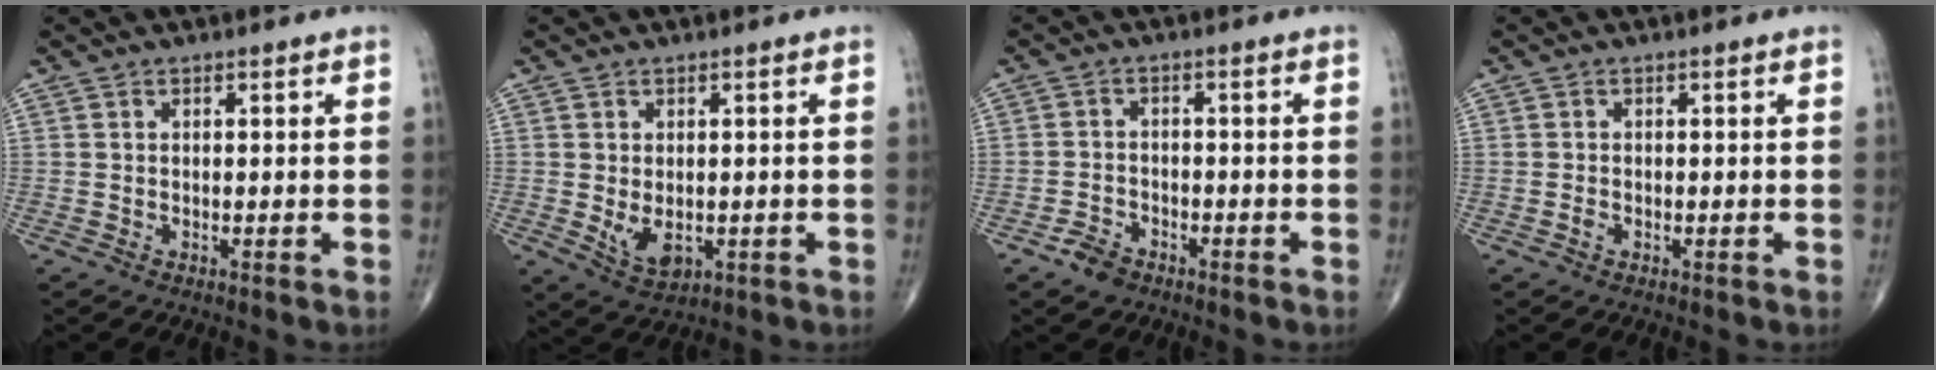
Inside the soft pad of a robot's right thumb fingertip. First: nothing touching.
{"total": 5.1, "force": [-0.8, 3.2, 3.9], "torque": [-0.057, -0.011, 0.000]}
{"total": 3.6, "force": [-2.6, 2.2, 1.3], "torque": [-0.022, 0.014, -0.044]}
{"total": 0.8, "force": [-0.4, 0.5, 0.4], "torque": [-0.008, 0.003, -0.008]}